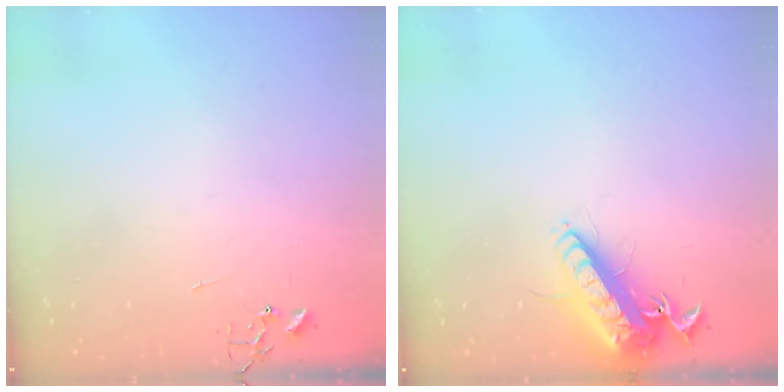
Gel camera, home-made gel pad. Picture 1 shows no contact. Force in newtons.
{"total": 15.9, "press": 15.5, "slide": 3.3}